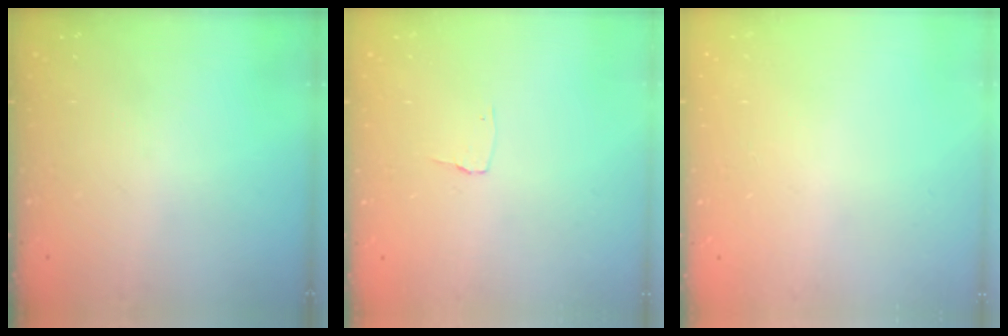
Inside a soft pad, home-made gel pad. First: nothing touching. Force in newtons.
{"total": 2.7, "press": 2.7, "slide": 0.3}
{"total": 0.0}